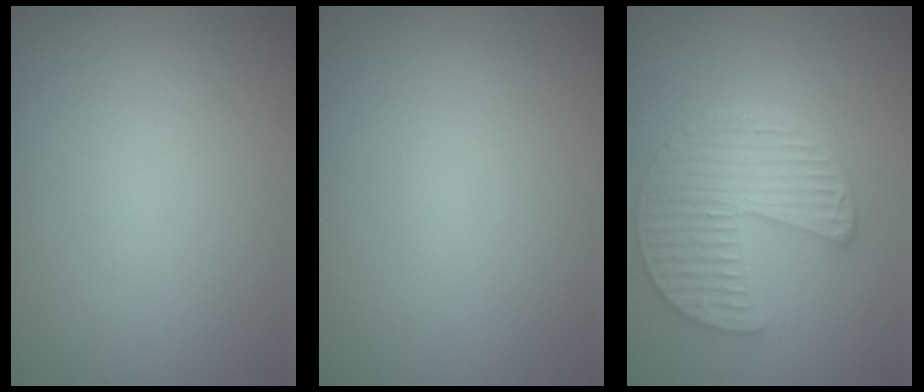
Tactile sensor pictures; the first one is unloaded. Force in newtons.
{"total": 0.0}
{"total": 5.2, "press": 4.4, "slide": 2.8}